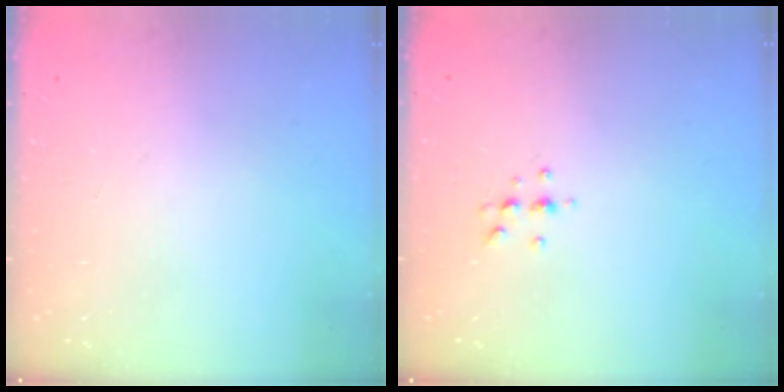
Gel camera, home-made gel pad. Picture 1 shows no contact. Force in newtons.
{"total": 5.0, "press": 4.9, "slide": 0.9}